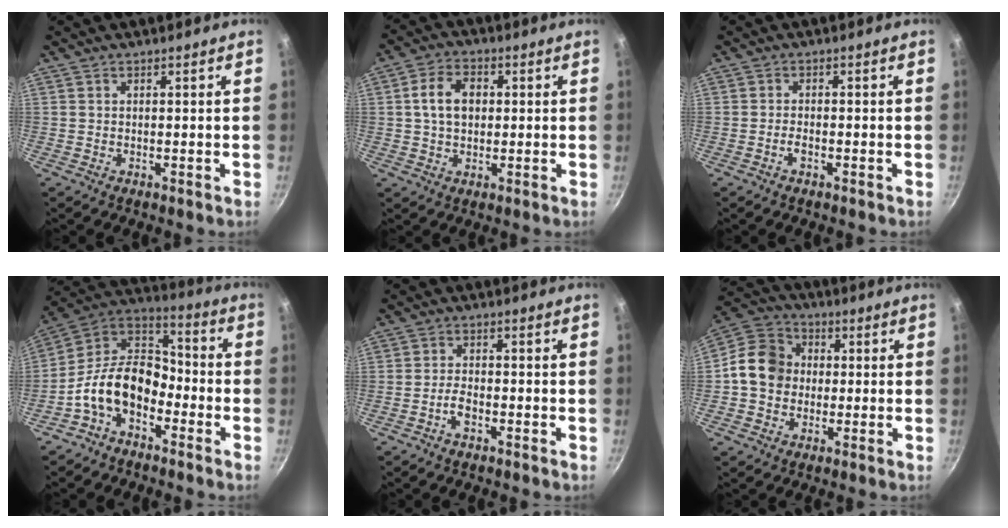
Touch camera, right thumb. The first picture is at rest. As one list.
[{"total": 7.5, "force": [0.9, 5.4, 5.1], "torque": [-0.075, 0.012, 0.011]}, {"total": 1.6, "force": [-0.9, 0.7, 1.2], "torque": [-0.027, 0.010, -0.020]}, {"total": 15.0, "force": [-5.9, 9.8, 9.7], "torque": [-0.143, 0.073, -0.138]}, {"total": 2.9, "force": [-1.6, 1.3, 2.1], "torque": [-0.042, 0.017, -0.033]}, {"total": 11.2, "force": [-0.2, 9.6, 5.7], "torque": [-0.071, 0.025, -0.027]}]